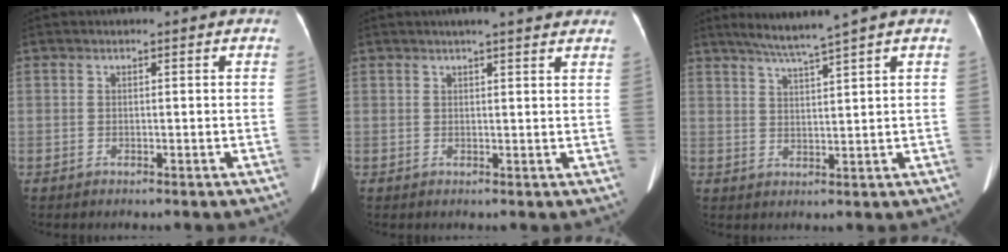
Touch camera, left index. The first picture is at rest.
{"total": 8.2, "force": [6.9, 0.9, 4.3], "torque": [-0.050, 0.018, 0.074]}
{"total": 5.5, "force": [4.3, -1.5, 3.0], "torque": [-0.055, -0.005, 0.081]}